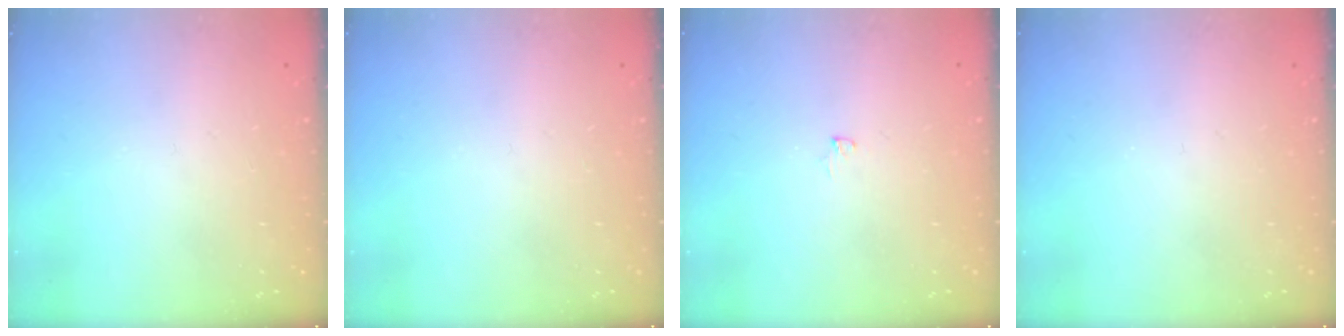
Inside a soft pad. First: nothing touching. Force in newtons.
{"total": 0.0}
{"total": 5.8, "press": 5.2, "slide": 2.6}
{"total": 0.0}